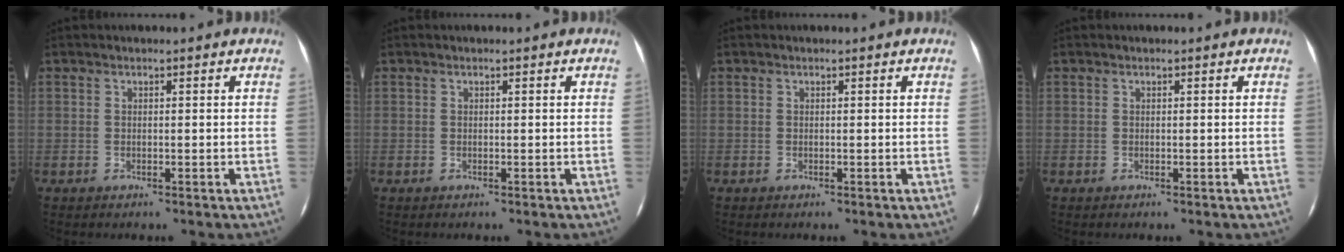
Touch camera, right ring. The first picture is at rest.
{"total": 0.0}
{"total": 0.0}
{"total": 0.0}